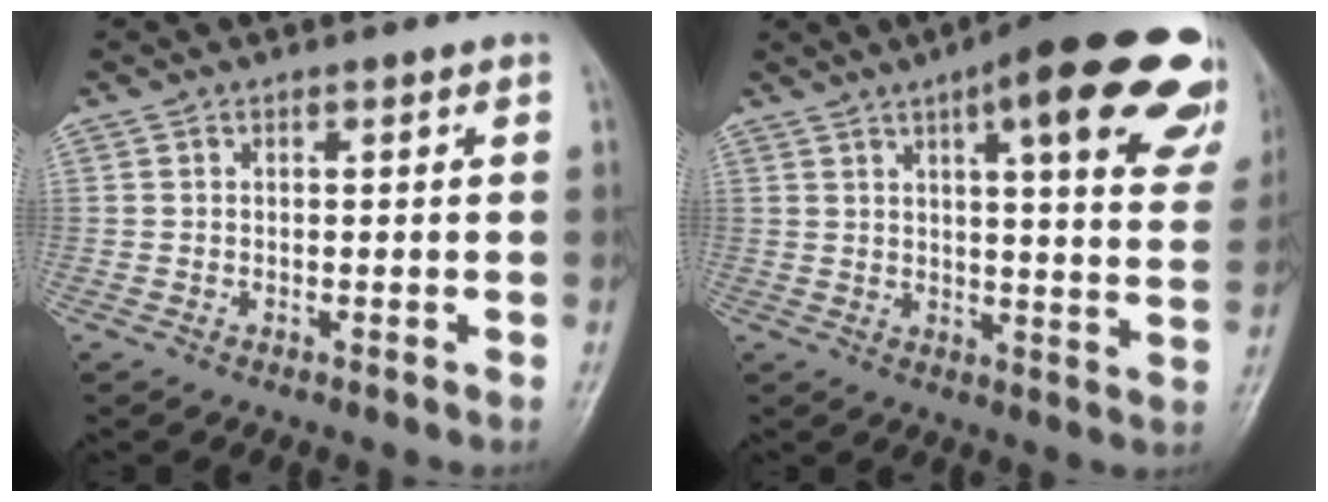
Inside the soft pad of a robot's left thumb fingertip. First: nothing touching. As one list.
[{"total": 24.2, "force": [13.7, 6.1, 19.0], "torque": [-0.220, -0.030, 0.159]}]